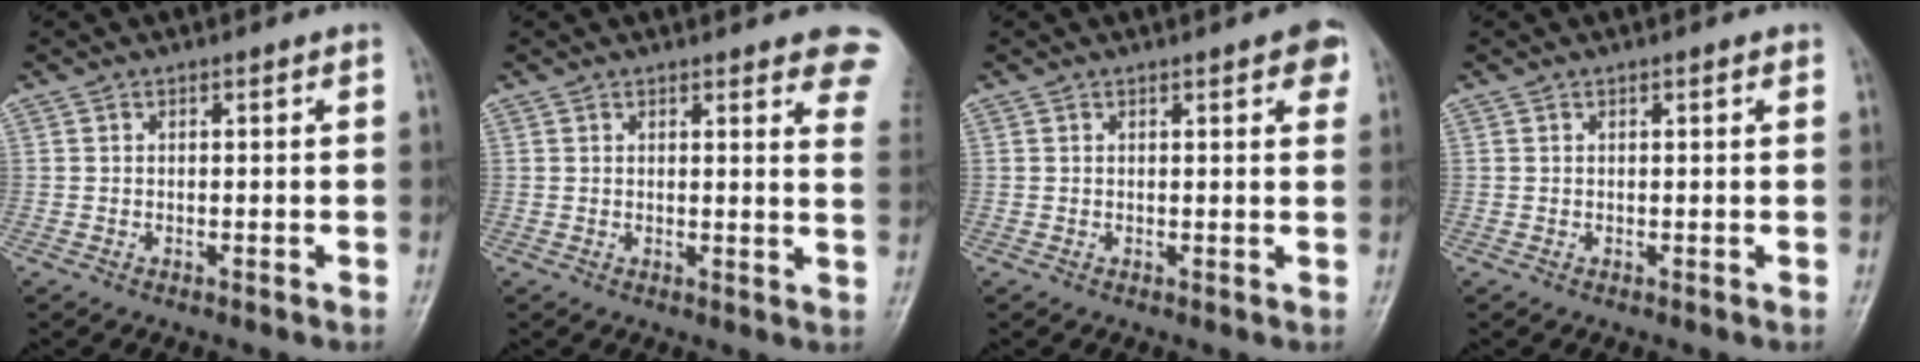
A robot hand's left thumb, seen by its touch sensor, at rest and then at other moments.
{"total": 9.5, "force": [7.4, 2.4, 5.6], "torque": [-0.031, -0.028, 0.063]}
{"total": 3.9, "force": [2.0, 1.2, 3.2], "torque": [-0.027, -0.003, 0.017]}
{"total": 0.7, "force": [0.4, 0.2, 0.5], "torque": [-0.008, 0.000, 0.003]}